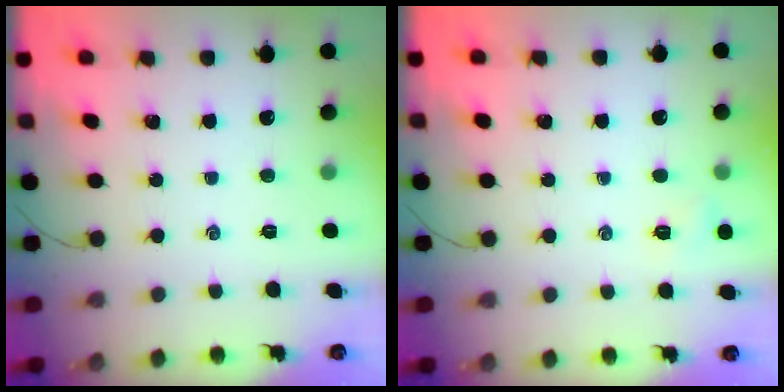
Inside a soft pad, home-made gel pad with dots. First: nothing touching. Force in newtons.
{"total": 4.3, "press": 4.1, "slide": 1.4}